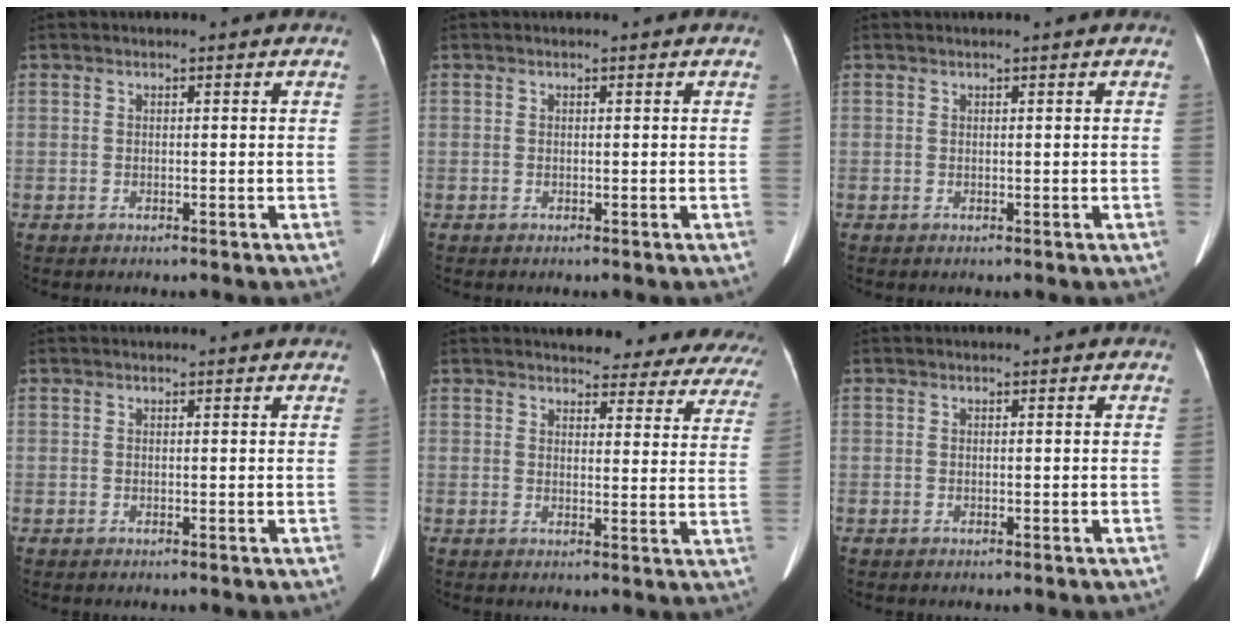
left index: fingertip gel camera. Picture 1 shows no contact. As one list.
[{"total": 0.0}, {"total": 0.0}, {"total": 1.2, "force": [1.2, 0.0, 0.3], "torque": [-0.010, 0.004, 0.012]}, {"total": 21.9, "force": [20.2, 5.7, 6.1], "torque": [-0.060, -0.058, 0.209]}, {"total": 0.0}]